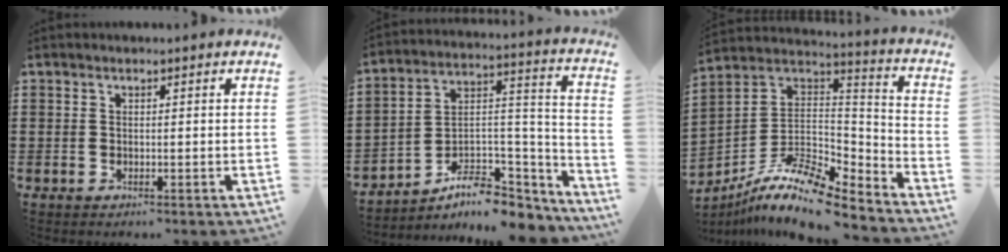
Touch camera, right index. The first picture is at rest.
{"total": 7.9, "force": [-6.0, 3.5, 3.8], "torque": [-0.063, 0.006, -0.110]}
{"total": 11.9, "force": [-9.3, 2.9, 6.9], "torque": [-0.135, 0.014, -0.184]}